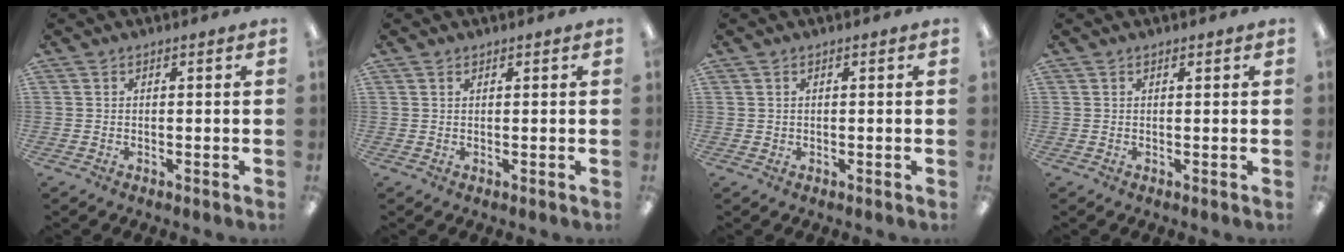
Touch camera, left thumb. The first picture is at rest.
{"total": 0.7, "force": [0.5, 0.4, 0.3], "torque": [-0.007, 0.002, 0.009]}
{"total": 0.6, "force": [0.3, 0.5, 0.1], "torque": [-0.002, 0.004, 0.004]}
{"total": 0.5, "force": [0.5, 0.2, 0.2], "torque": [-0.005, 0.000, 0.008]}